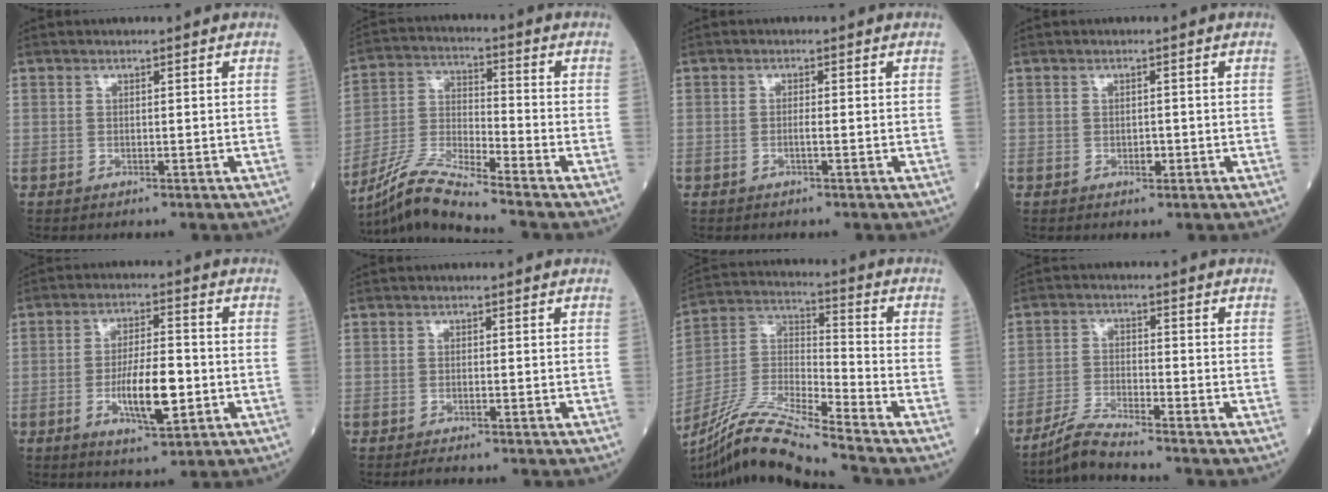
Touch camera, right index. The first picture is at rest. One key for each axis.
{"total": 9.9, "fx": -9.0, "fy": -1.6, "fz": 4.0, "tx": -0.092, "ty": -0.016, "tz": -0.174}
{"total": 1.0, "fx": -0.4, "fy": -0.1, "fz": 0.9, "tx": -0.017, "ty": 0.001, "tz": -0.008}
{"total": 1.1, "fx": -0.4, "fy": 0.6, "fz": 0.8, "tx": -0.013, "ty": 0.001, "tz": -0.005}
{"total": 9.1, "fx": -2.3, "fy": 2.2, "fz": 8.6, "tx": -0.154, "ty": -0.003, "tz": -0.035}
{"total": 1.1, "fx": -0.9, "fy": -0.1, "fz": 0.6, "tx": -0.016, "ty": -0.003, "tz": -0.015}
{"total": 15.8, "fx": -13.6, "fy": -1.0, "fz": 7.9, "tx": -0.165, "ty": -0.005, "tz": -0.257}
{"total": 4.7, "fx": -4.4, "fy": -0.9, "fz": 1.4, "tx": -0.037, "ty": -0.024, "tz": -0.089}